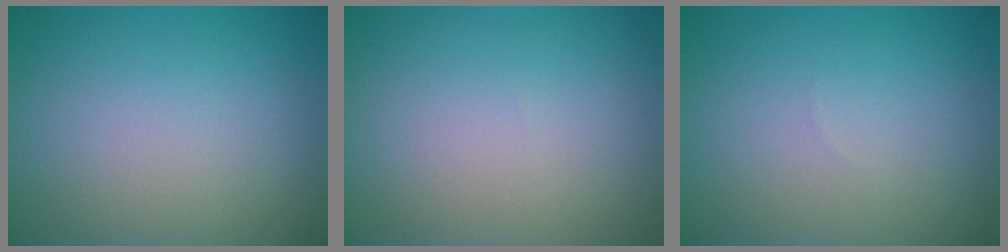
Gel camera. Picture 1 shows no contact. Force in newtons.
{"total": 0.0}
{"total": 0.0}